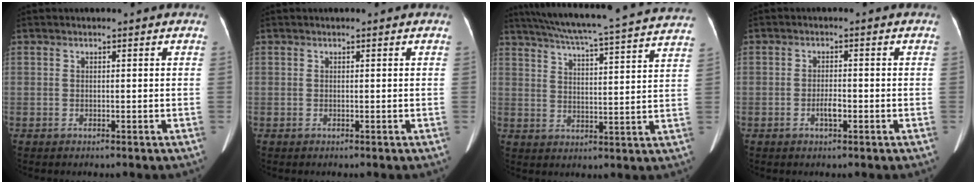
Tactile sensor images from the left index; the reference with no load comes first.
{"total": 0.0}
{"total": 27.1, "force": [24.5, 1.0, 11.5], "torque": [-0.197, -0.020, 0.312]}
{"total": 2.1, "force": [-1.0, 0.6, 1.8], "torque": [-0.033, 0.001, -0.018]}